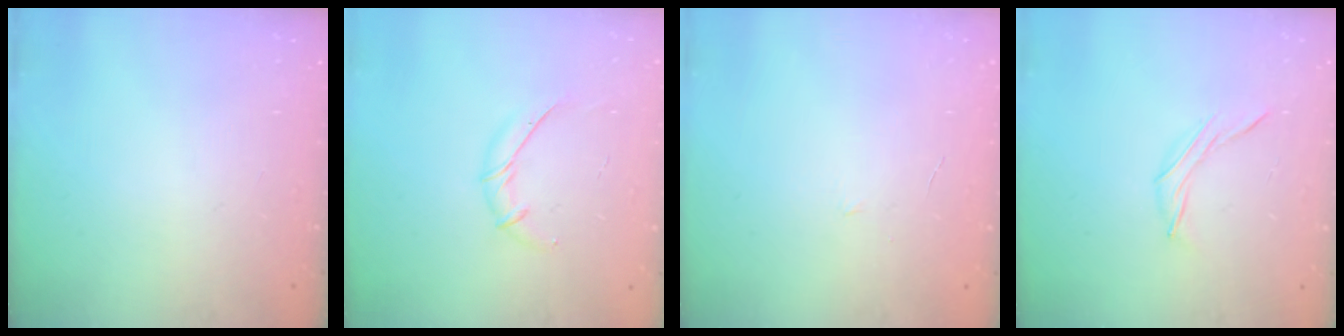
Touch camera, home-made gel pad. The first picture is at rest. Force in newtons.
{"total": 6.3, "press": 6.2, "slide": 1.2}
{"total": 3.6, "press": 3.5, "slide": 1.0}
{"total": 6.1, "press": 6.0, "slide": 1.5}